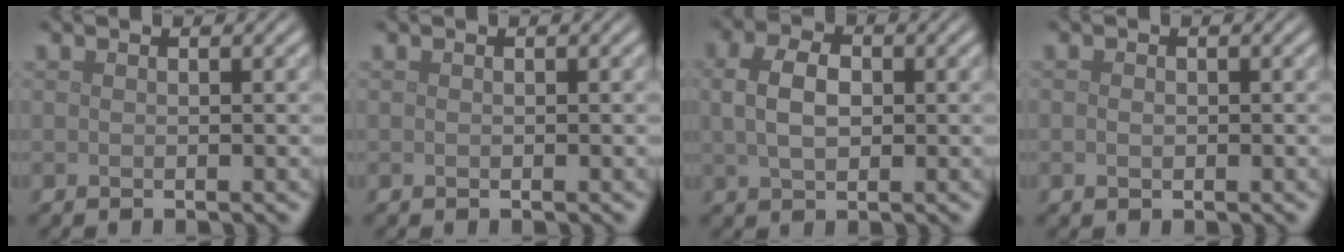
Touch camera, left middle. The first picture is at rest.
{"total": 0.0}
{"total": 3.8, "force": [0.6, 2.4, 2.8], "torque": [-0.061, 0.006, 0.007]}
{"total": 0.8, "force": [-0.1, 0.6, 0.5], "torque": [-0.010, -0.003, -0.002]}